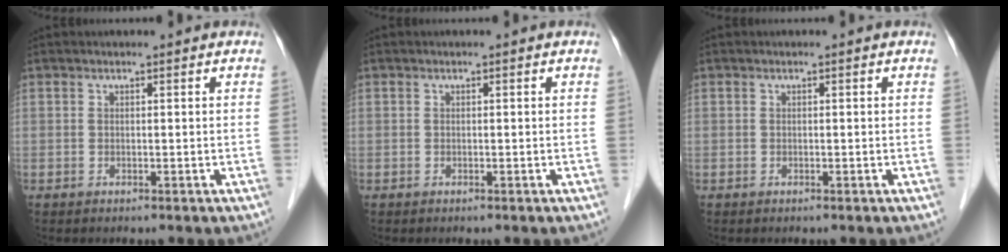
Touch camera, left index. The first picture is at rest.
{"total": 0.0}
{"total": 0.0}